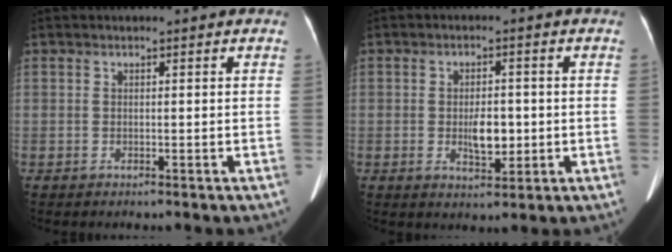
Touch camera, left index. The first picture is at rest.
{"total": 4.6, "force": [-0.7, 2.1, 4.0], "torque": [-0.069, -0.003, -0.006]}